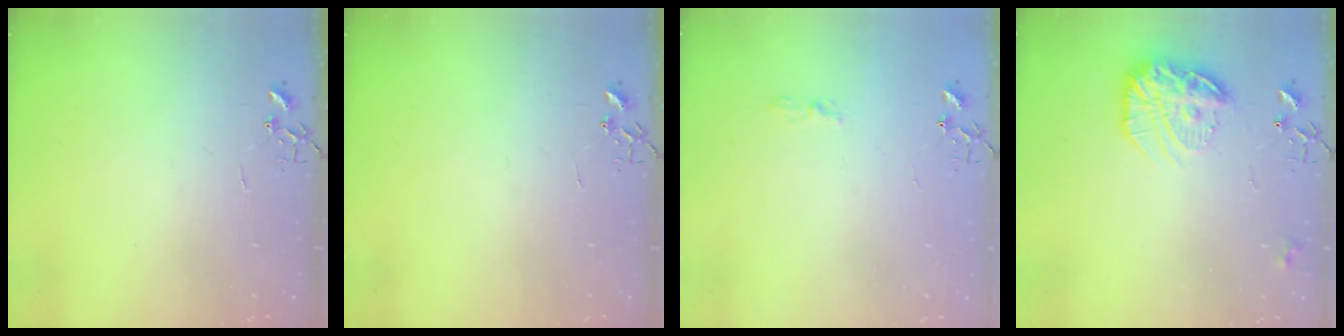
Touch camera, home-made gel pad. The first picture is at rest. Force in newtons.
{"total": 0.0}
{"total": 3.9, "press": 3.9, "slide": 0.5}
{"total": 17.5, "press": 17.5, "slide": 1.4}